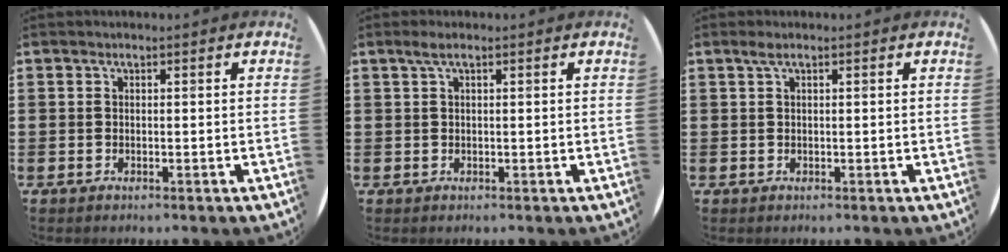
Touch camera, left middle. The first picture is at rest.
{"total": 1.2, "force": [0.5, 0.1, 1.1], "torque": [-0.022, 0.004, 0.008]}
{"total": 0.9, "force": [0.4, 0.1, 0.8], "torque": [-0.016, 0.003, 0.007]}